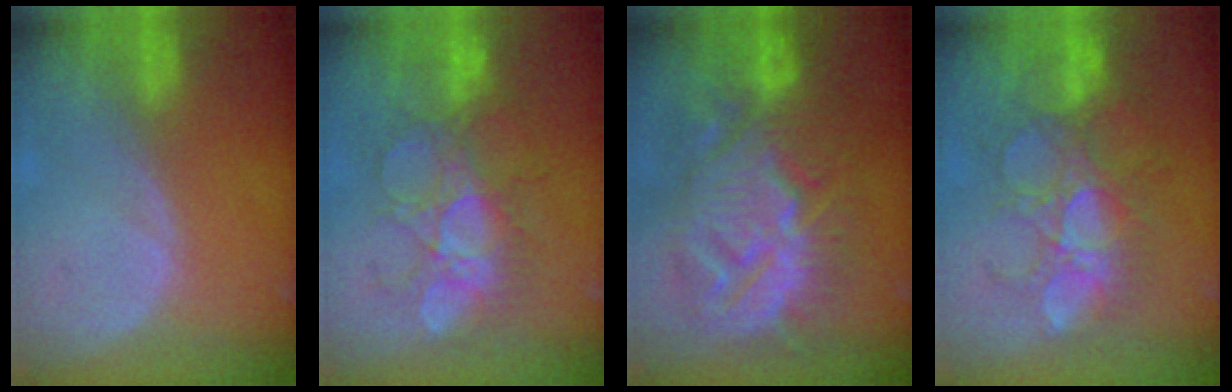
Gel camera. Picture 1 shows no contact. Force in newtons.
{"total": 8.7, "press": 8.5, "slide": 1.6}
{"total": 14.0, "press": 13.9, "slide": 1.4}
{"total": 10.1, "press": 9.6, "slide": 3.2}